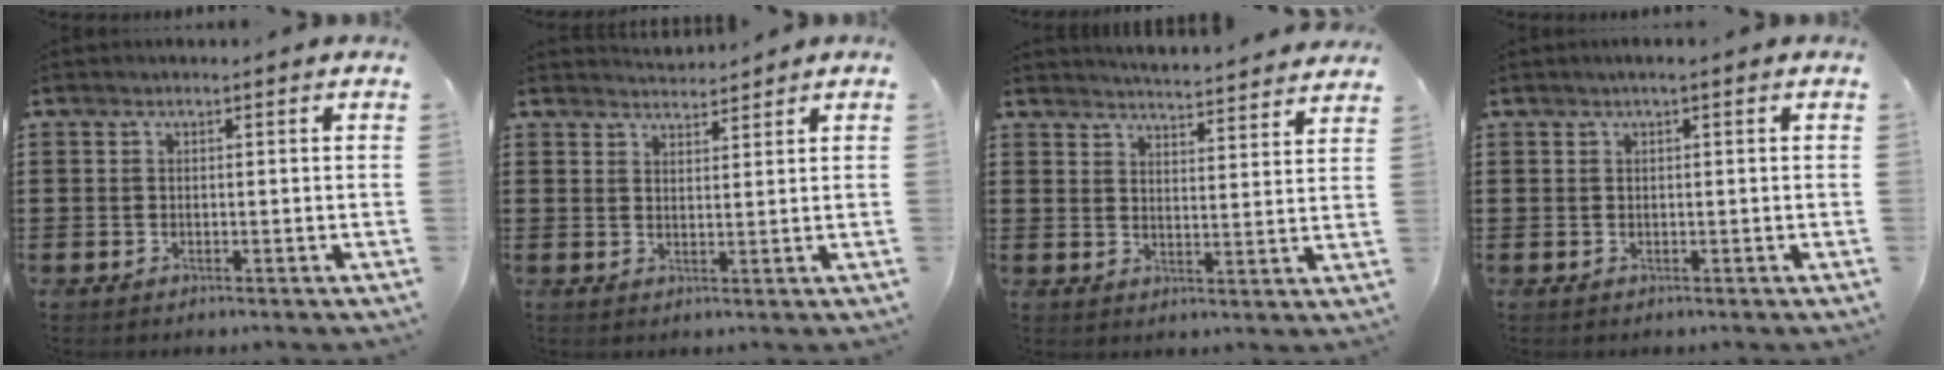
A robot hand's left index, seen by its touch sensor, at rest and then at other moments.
{"total": 2.4, "force": [2.4, 0.1, -0.1], "torque": [-0.006, -0.005, 0.046]}
{"total": 4.3, "force": [4.2, -0.6, 0.3], "torque": [-0.022, -0.032, 0.074]}
{"total": 0.7, "force": [0.2, 0.0, 0.7], "torque": [-0.009, -0.002, 0.004]}